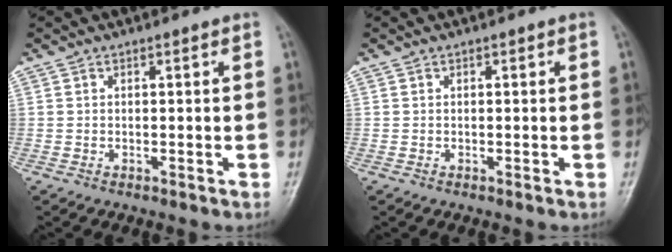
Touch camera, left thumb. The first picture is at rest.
{"total": 0.0}